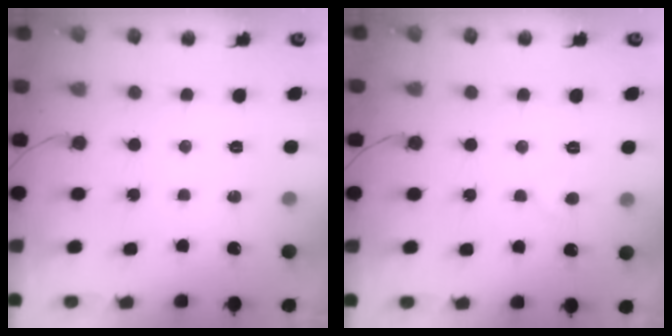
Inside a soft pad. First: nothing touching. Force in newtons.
{"total": 3.7, "press": 3.7, "slide": 0.4}